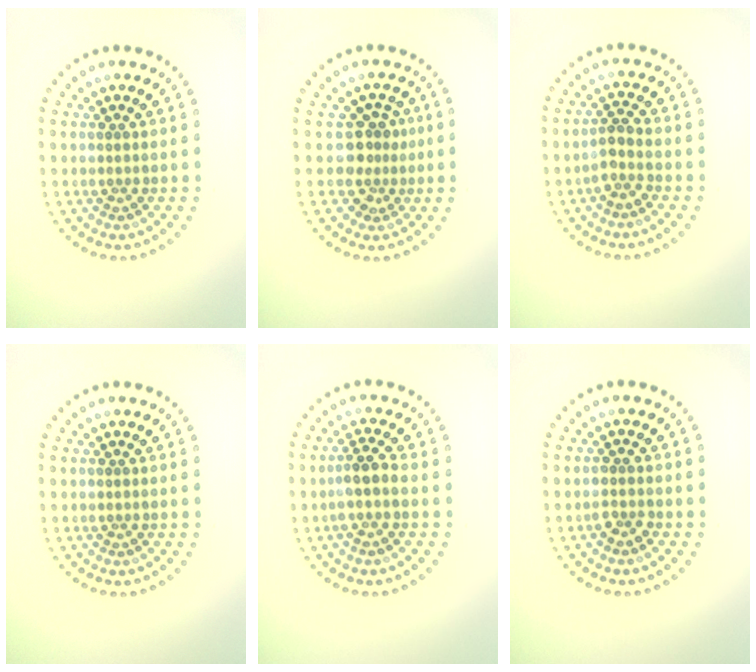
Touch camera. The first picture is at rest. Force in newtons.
{"total": 2.7, "press": 2.1, "slide": 1.7}
{"total": 1.8, "press": 1.5, "slide": 1.1}
{"total": 0.0}
{"total": 2.0, "press": 1.7, "slide": 1.1}
{"total": 1.1, "press": 1.1, "slide": 0.4}